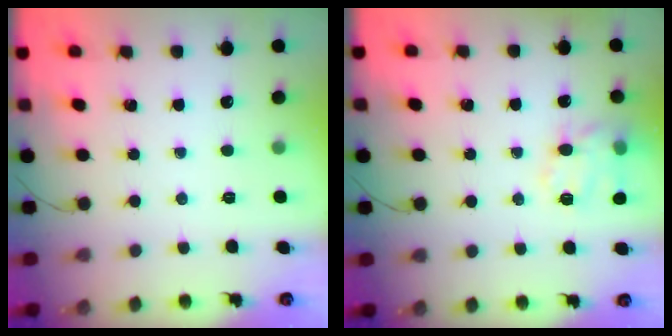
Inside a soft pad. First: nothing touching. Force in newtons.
{"total": 14.7, "press": 14.5, "slide": 1.8}